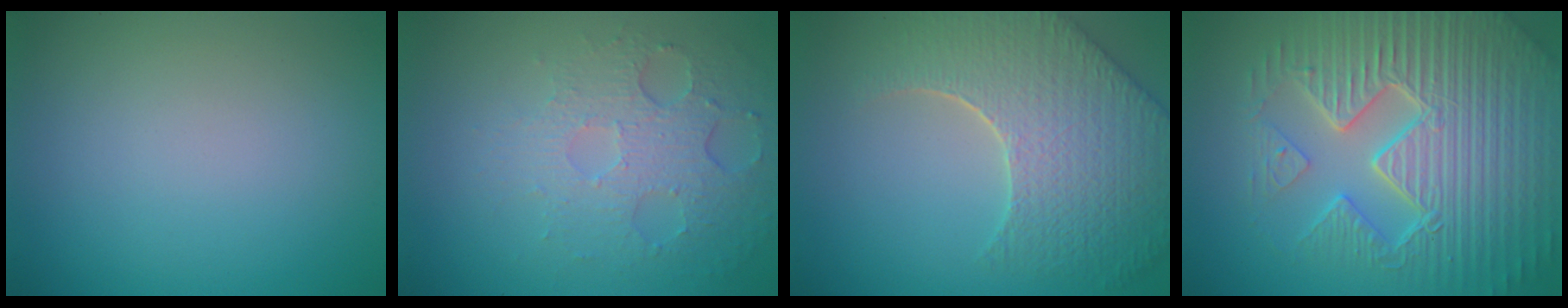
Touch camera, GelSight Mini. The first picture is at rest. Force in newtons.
{"total": 5.2, "press": 3.4, "slide": 3.9}
{"total": 8.6, "press": 6.3, "slide": 5.9}
{"total": 9.7, "press": 6.9, "slide": 6.8}